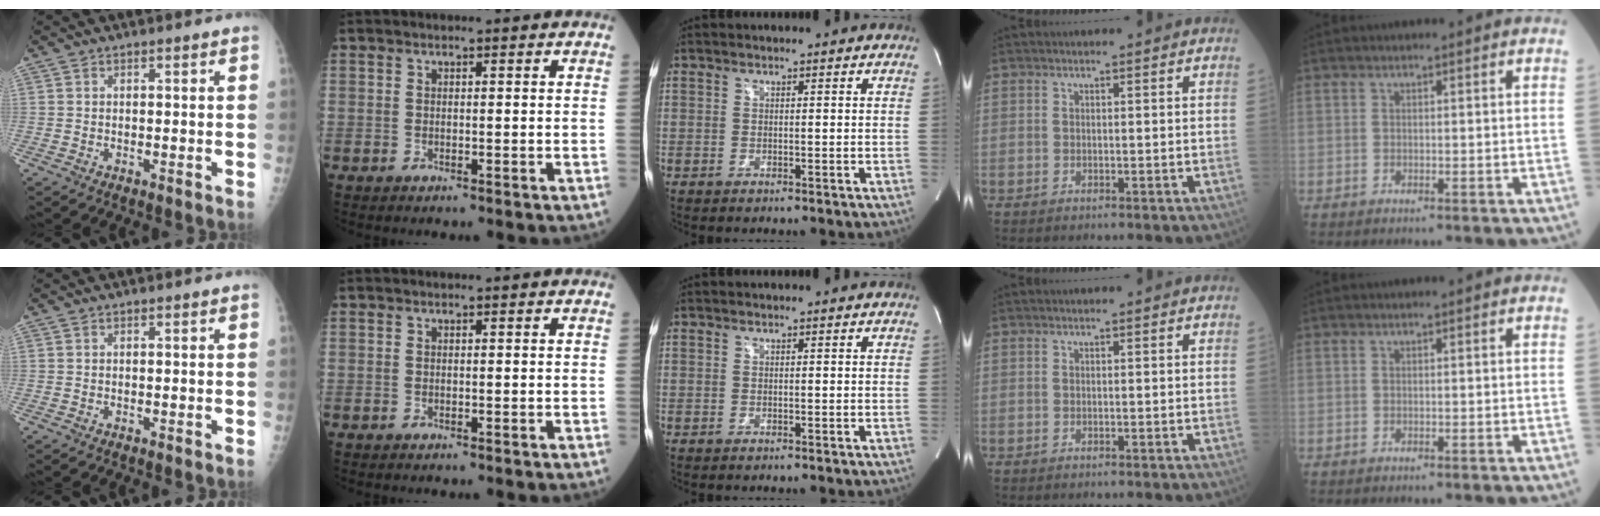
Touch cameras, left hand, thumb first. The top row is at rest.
{}